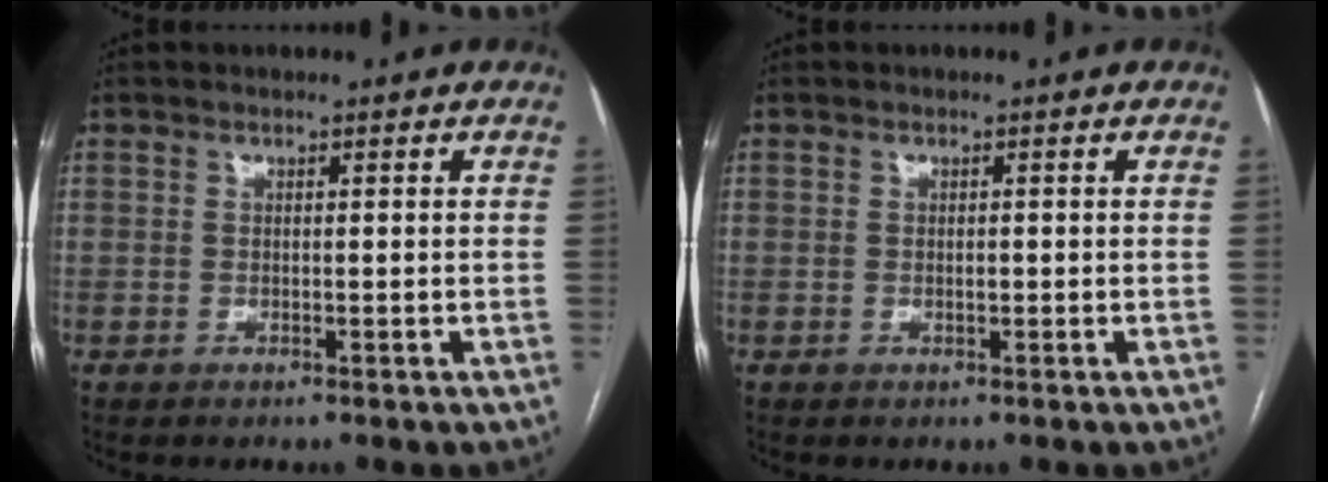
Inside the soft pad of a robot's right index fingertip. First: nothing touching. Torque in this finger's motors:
{"motor_torque": [0.31, 0.04, 0.02, 0.01]}